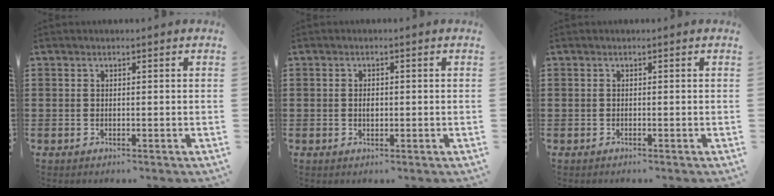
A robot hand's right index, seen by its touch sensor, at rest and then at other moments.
{"total": 1.5, "force": [-0.1, 0.8, 1.2], "torque": [-0.025, 0.003, -0.002]}
{"total": 0.0}